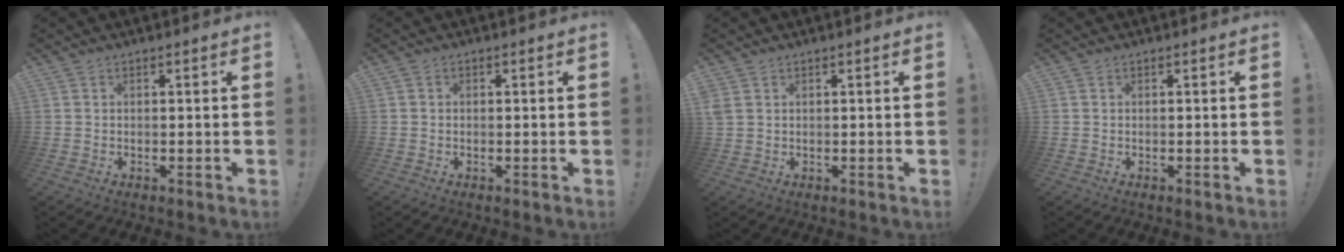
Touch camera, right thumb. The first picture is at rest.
{"total": 0.6, "force": [-0.3, 0.5, 0.2], "torque": [-0.005, 0.003, -0.005]}
{"total": 2.2, "force": [0.9, 1.4, 1.4], "torque": [-0.029, 0.004, 0.020]}
{"total": 0.0}